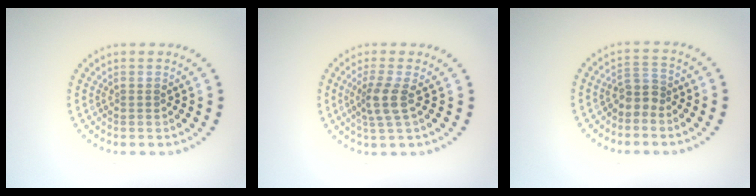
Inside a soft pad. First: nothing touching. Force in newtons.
{"total": 2.6, "press": 2.0, "slide": 1.7}
{"total": 2.2, "press": 1.7, "slide": 1.3}